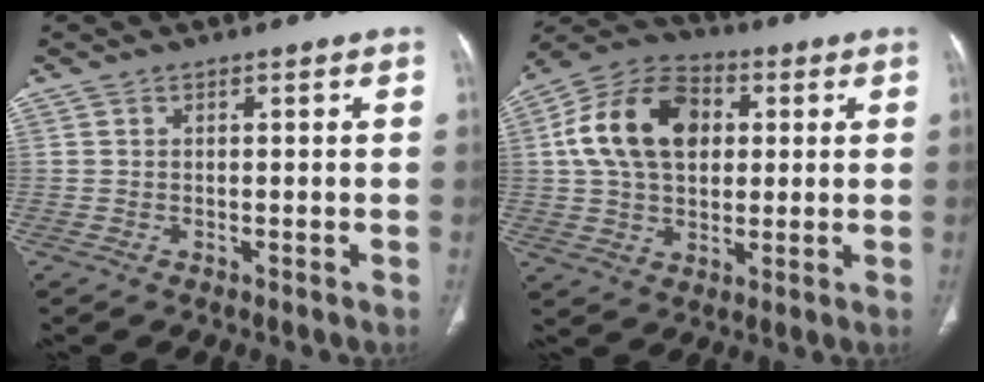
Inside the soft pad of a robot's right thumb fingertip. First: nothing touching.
{"total": 16.7, "force": [3.3, 11.3, 11.9], "torque": [-0.196, 0.016, 0.050]}